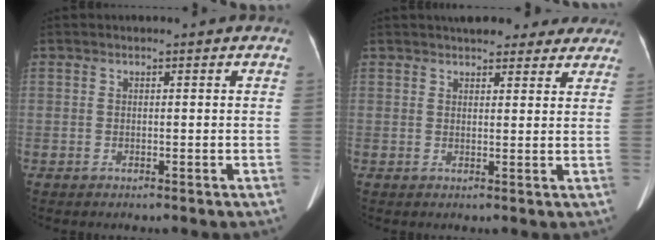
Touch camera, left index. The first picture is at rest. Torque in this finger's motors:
{"motor_torque": [0.47, -0.49, 0.01, 0.04]}